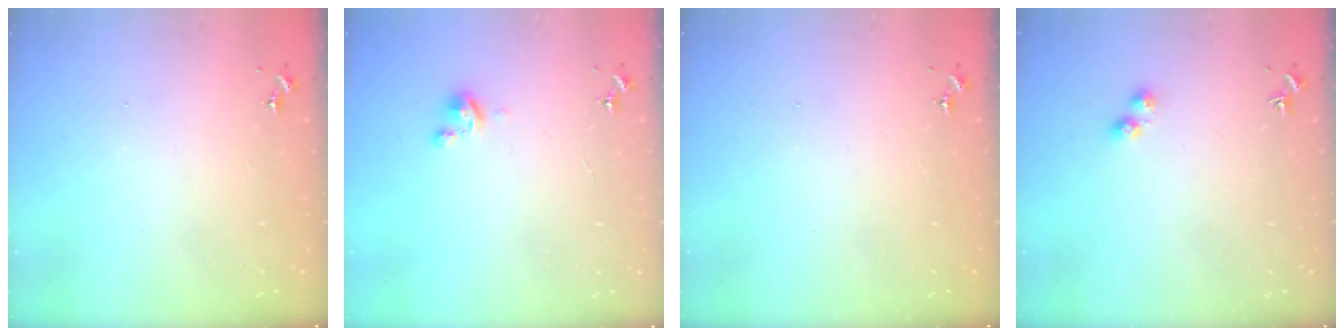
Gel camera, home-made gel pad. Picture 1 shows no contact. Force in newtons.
{"total": 2.8, "press": 2.8, "slide": 0.3}
{"total": 0.0}
{"total": 2.2, "press": 2.2, "slide": 0.6}